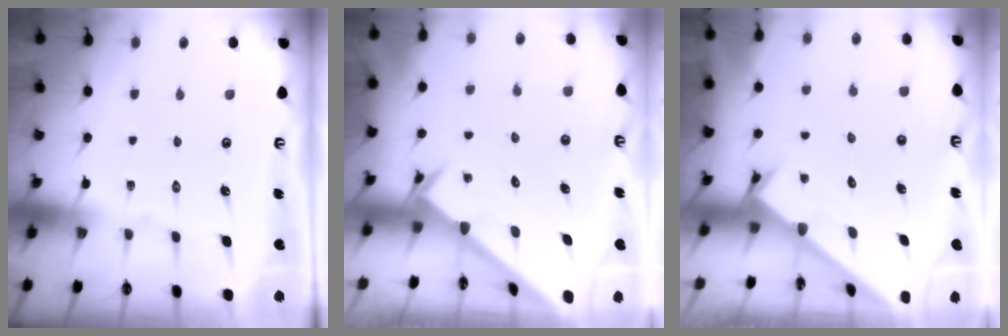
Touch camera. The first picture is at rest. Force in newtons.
{"total": 2.4, "press": 2.4, "slide": 0.2}
{"total": 1.8, "press": 1.8, "slide": 0.1}